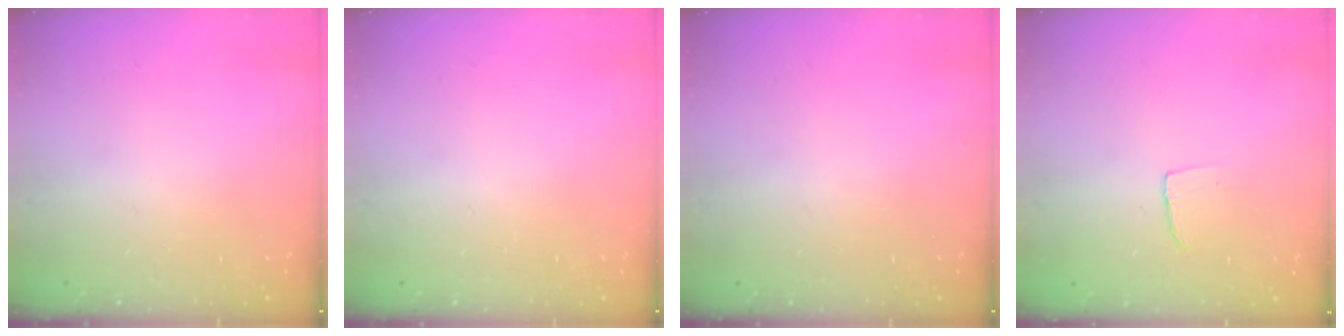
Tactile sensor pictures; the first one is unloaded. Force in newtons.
{"total": 0.0}
{"total": 0.0}
{"total": 4.2, "press": 4.2, "slide": 0.3}